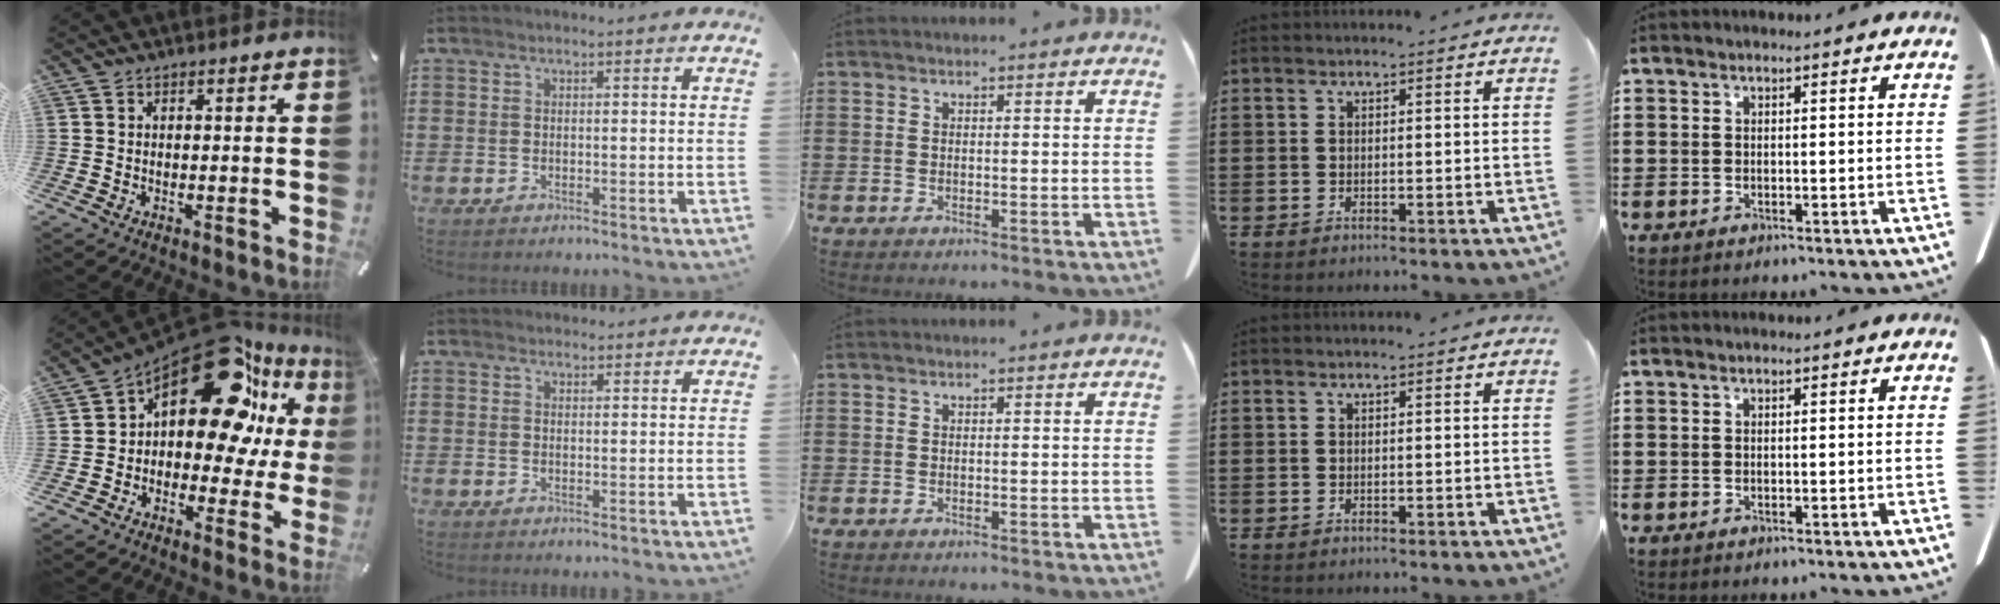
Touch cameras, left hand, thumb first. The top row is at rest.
{"thumb": {"total": 23.4, "force": [10.0, 12.6, 17.0], "torque": [-0.261, -0.065, 0.174]}, "index": {"total": 1.8, "force": [1.7, 0.4, 0.0], "torque": [-0.004, 0.002, 0.034]}}